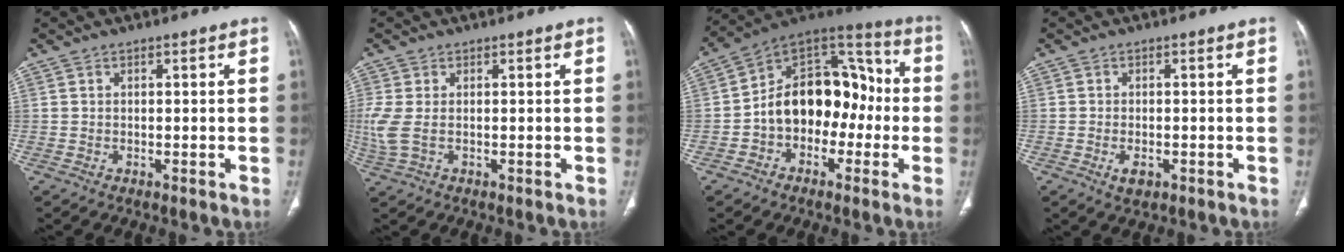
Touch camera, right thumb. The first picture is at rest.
{"total": 5.0, "force": [-0.2, 2.5, 4.3], "torque": [-0.136, 0.000, 0.002]}
{"total": 17.4, "force": [-2.6, 12.1, 12.2], "torque": [-0.146, 0.059, -0.051]}
{"total": 2.6, "force": [-1.0, 1.4, 1.9], "torque": [-0.031, 0.002, -0.013]}